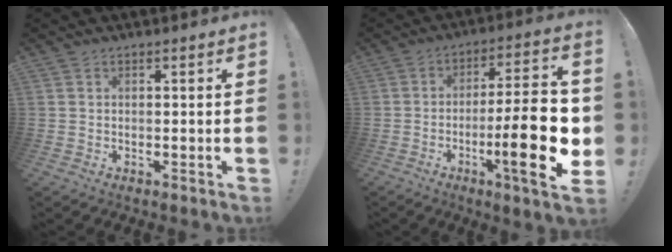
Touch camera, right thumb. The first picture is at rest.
{"total": 21.6, "force": [-4.8, 4.4, 20.5], "torque": [-0.305, 0.010, -0.071]}